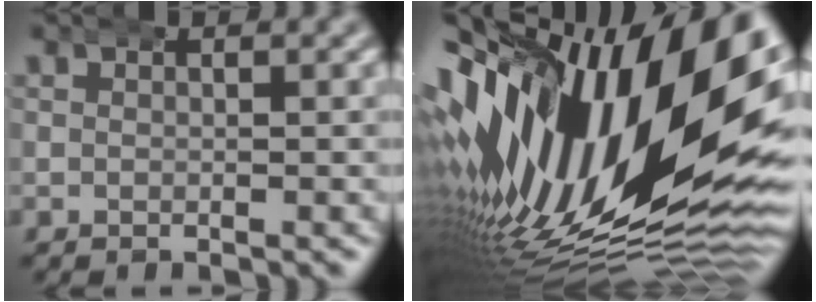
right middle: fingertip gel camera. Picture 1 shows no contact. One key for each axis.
{"total": 25.2, "fx": 0.3, "fy": 13.8, "fz": 21.1, "tx": -0.353, "ty": -0.010, "tz": 0.014}